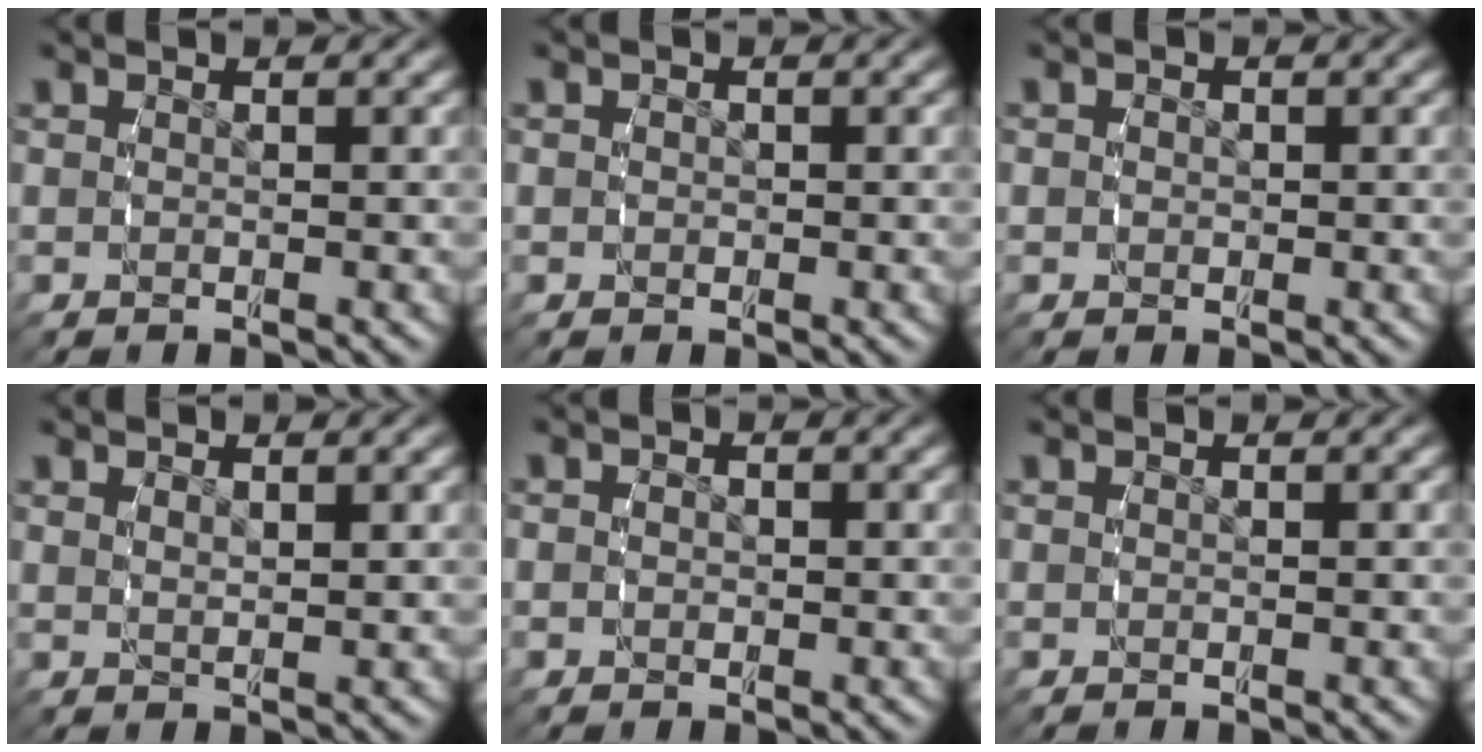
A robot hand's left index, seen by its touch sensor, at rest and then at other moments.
{"total": 0.8, "force": [0.1, 0.8, 0.2], "torque": [-0.009, 0.001, 0.001]}
{"total": 1.2, "force": [0.2, 1.2, 0.3], "torque": [-0.011, 0.002, 0.000]}
{"total": 1.1, "force": [1.0, -0.4, 0.2], "torque": [-0.007, -0.007, 0.025]}
{"total": 1.2, "force": [-0.1, 1.1, 0.5], "torque": [-0.019, -0.002, -0.005]}
{"total": 0.0}